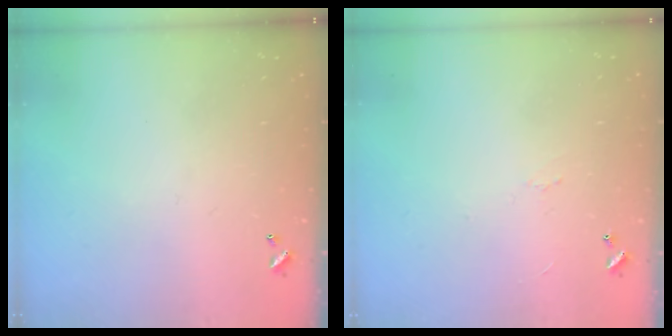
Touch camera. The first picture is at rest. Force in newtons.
{"total": 2.3, "press": 2.2, "slide": 0.6}